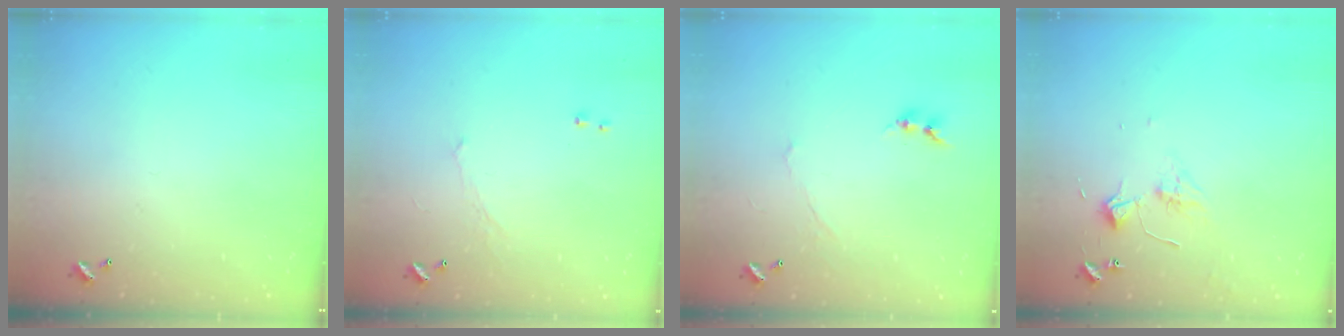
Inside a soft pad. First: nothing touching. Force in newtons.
{"total": 0.0}
{"total": 0.7, "press": 0.4, "slide": 0.5}
{"total": 2.7, "press": 2.7, "slide": 0.6}